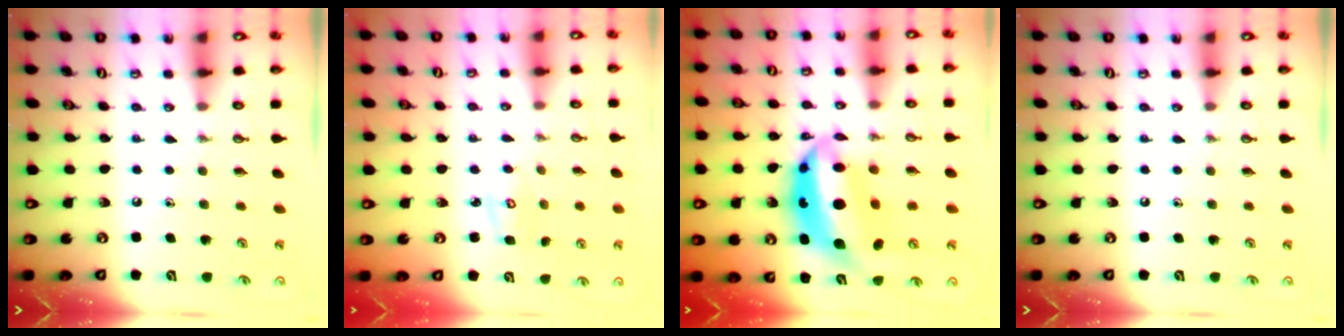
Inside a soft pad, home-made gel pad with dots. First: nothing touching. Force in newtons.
{"total": 3.6, "press": 3.6, "slide": 0.2}
{"total": 15.4, "press": 15.4, "slide": 1.3}
{"total": 0.0}